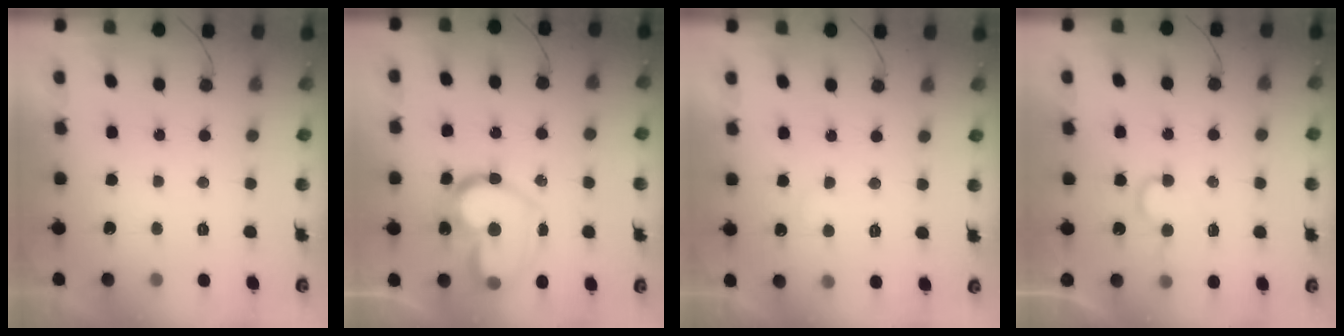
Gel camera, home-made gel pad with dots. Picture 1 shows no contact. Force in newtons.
{"total": 19.1, "press": 19.0, "slide": 1.3}
{"total": 5.1, "press": 5.1, "slide": 0.3}
{"total": 5.5, "press": 5.5, "slide": 0.6}